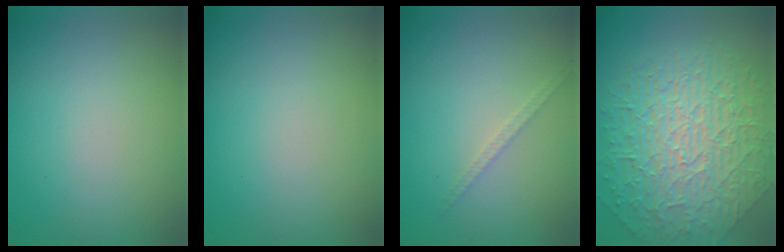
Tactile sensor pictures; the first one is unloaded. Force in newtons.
{"total": 0.0}
{"total": 1.1, "press": 1.1, "slide": 0.2}
{"total": 9.1, "press": 6.8, "slide": 6.0}